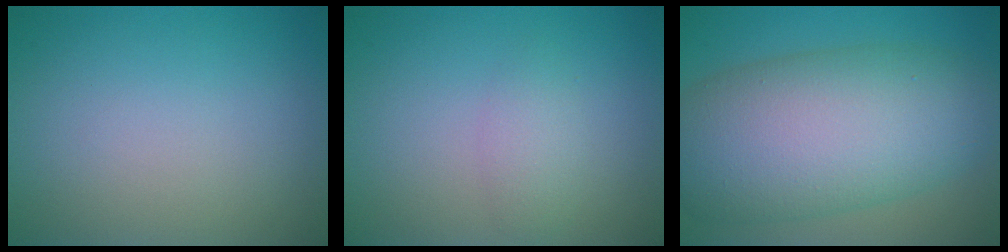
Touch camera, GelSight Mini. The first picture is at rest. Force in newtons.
{"total": 1.8, "press": 1.8, "slide": 0.1}
{"total": 12.3, "press": 12.3, "slide": 0.5}